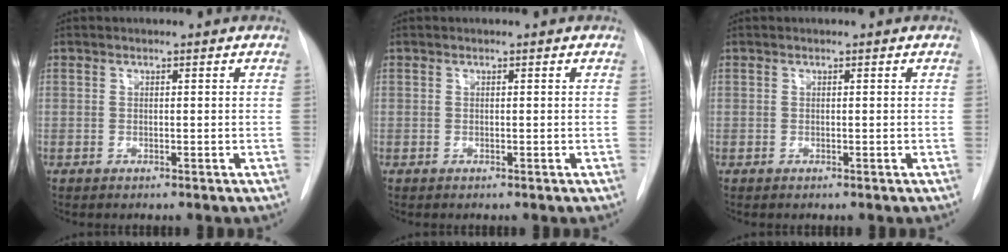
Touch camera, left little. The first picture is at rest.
{"total": 0.0}
{"total": 0.0}